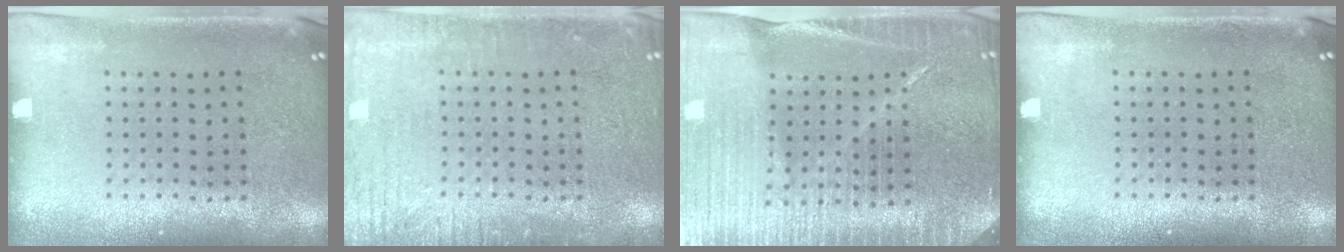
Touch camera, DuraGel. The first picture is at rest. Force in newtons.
{"total": 2.8, "press": 2.8, "slide": 0.4}
{"total": 4.9, "press": 4.4, "slide": 2.0}
{"total": 0.0}